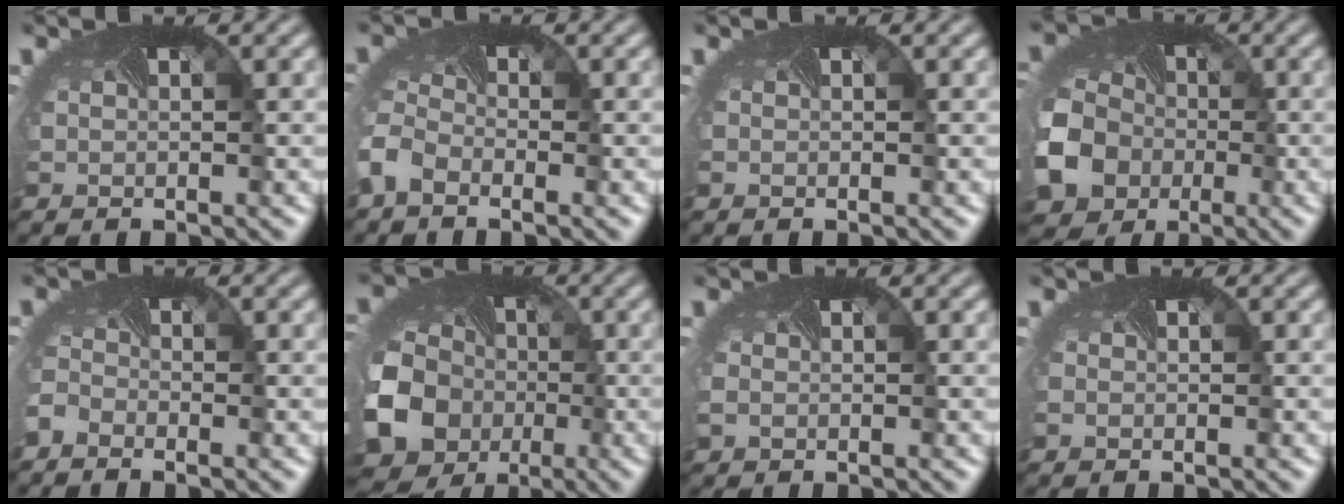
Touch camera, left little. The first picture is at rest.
{"total": 3.7, "force": [-2.2, 2.3, 1.9], "torque": [-0.056, -0.005, -0.053]}
{"total": 0.0}
{"total": 11.2, "force": [-2.6, 9.2, 5.8], "torque": [-0.149, -0.038, -0.029]}
{"total": 2.0, "force": [-1.8, 0.9, 0.2], "torque": [-0.017, -0.011, -0.040]}
{"total": 14.7, "force": [-3.5, 12.3, 7.2], "torque": [-0.173, -0.044, -0.059]}
{"total": 1.5, "force": [-0.3, 1.3, 0.7], "torque": [-0.026, 0.001, -0.001]}
{"total": 0.8, "force": [-0.3, 0.7, 0.3], "torque": [-0.005, 0.000, -0.001]}